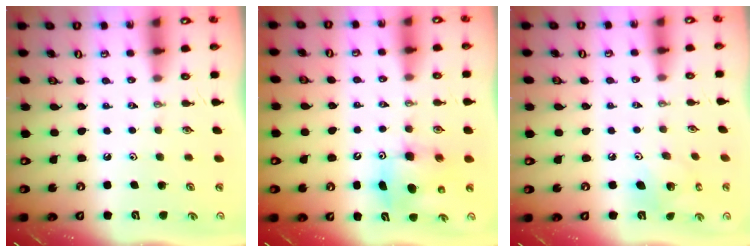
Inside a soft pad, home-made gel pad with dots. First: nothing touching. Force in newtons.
{"total": 7.7, "press": 7.4, "slide": 2.0}
{"total": 7.1, "press": 7.1, "slide": 0.5}